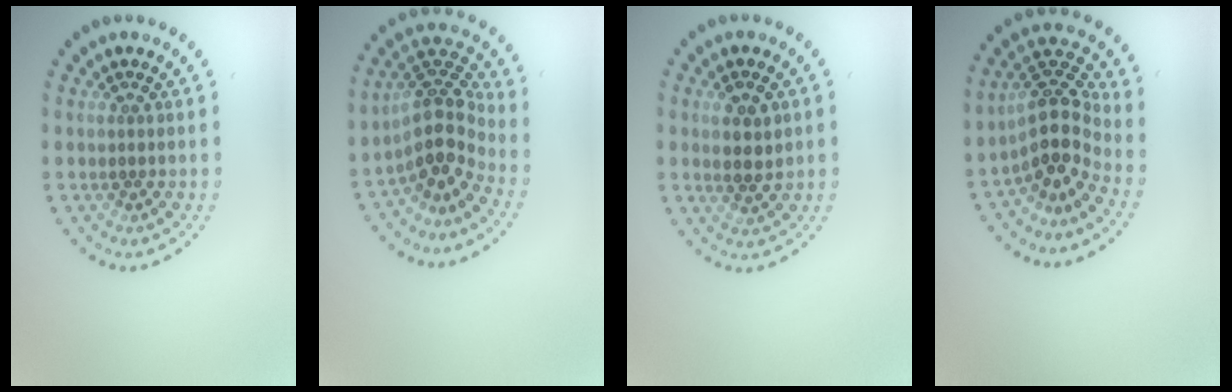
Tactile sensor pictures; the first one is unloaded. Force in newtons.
{"total": 4.3, "press": 3.2, "slide": 2.9}
{"total": 2.5, "press": 2.4, "slide": 0.5}
{"total": 4.2, "press": 3.5, "slide": 2.4}